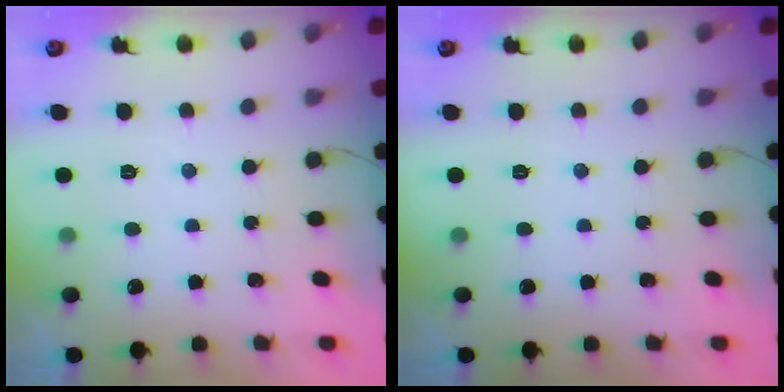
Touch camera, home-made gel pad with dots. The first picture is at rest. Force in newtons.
{"total": 0.0}